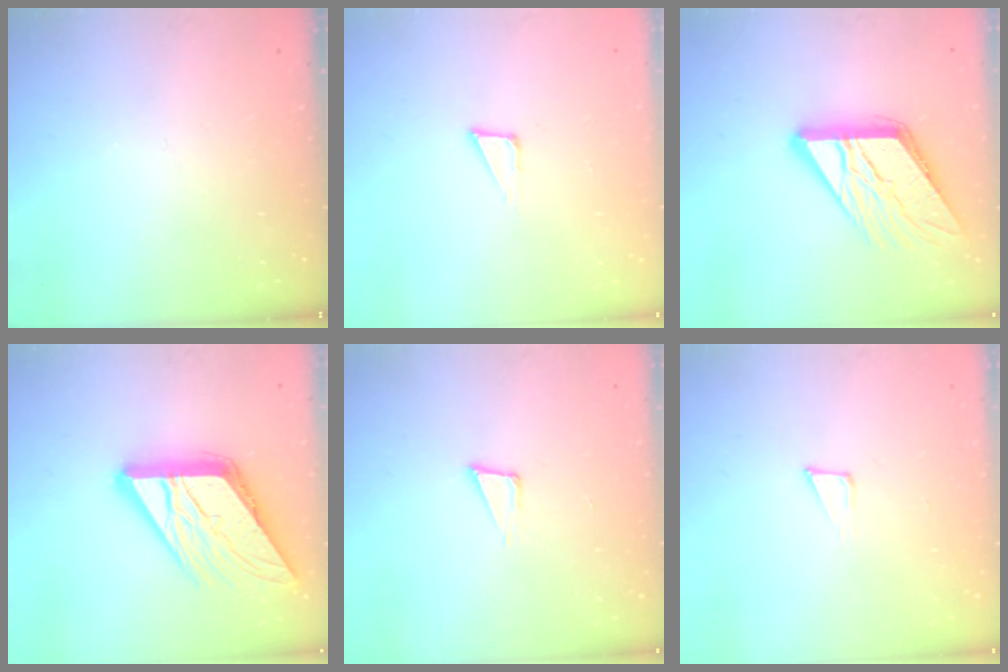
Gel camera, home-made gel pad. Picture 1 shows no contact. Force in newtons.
{"total": 3.6, "press": 3.5, "slide": 0.9}
{"total": 16.2, "press": 16.1, "slide": 1.8}
{"total": 17.1, "press": 17.1, "slide": 1.8}
{"total": 4.0, "press": 2.7, "slide": 2.9}
{"total": 4.6, "press": 4.5, "slide": 0.8}